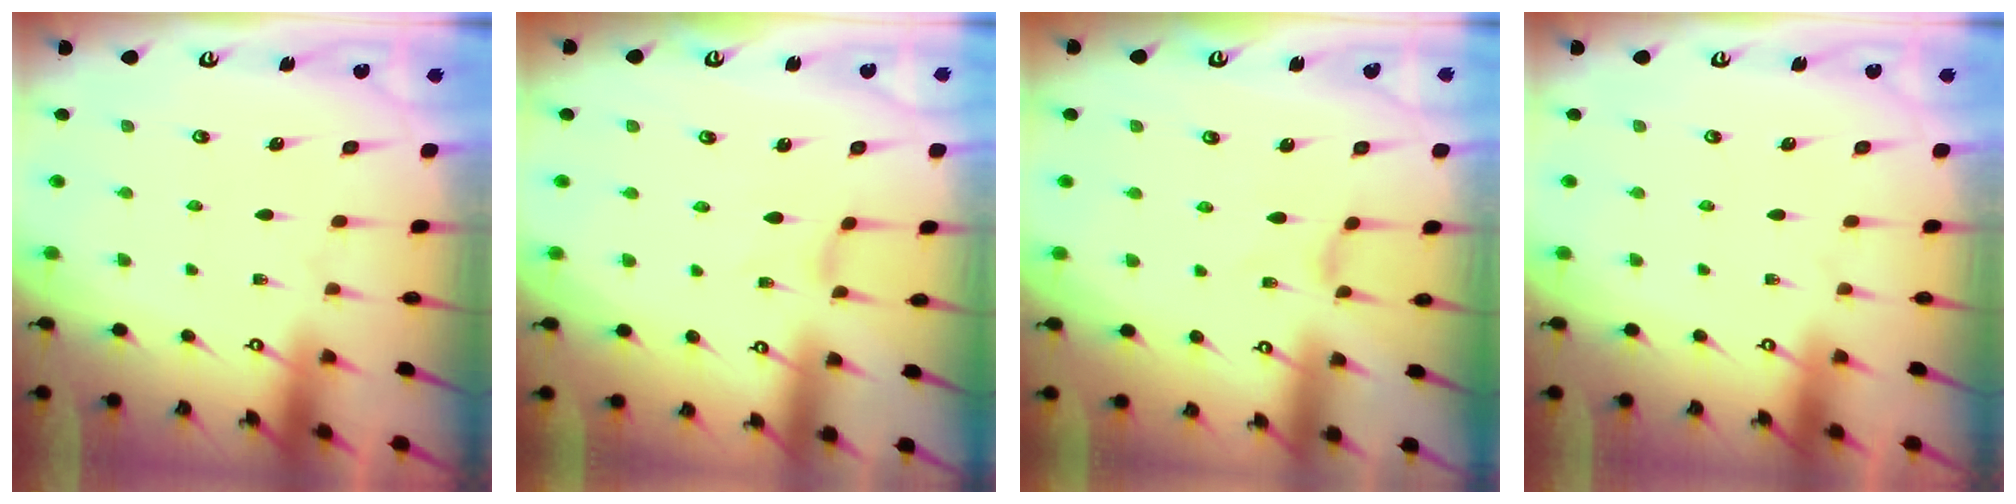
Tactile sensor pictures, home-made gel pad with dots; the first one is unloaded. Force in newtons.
{"total": 1.1, "press": 1.0, "slide": 0.2}
{"total": 0.0}
{"total": 0.0}